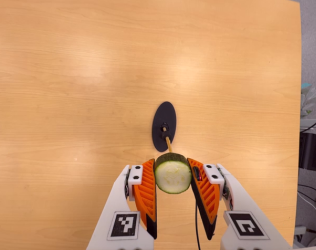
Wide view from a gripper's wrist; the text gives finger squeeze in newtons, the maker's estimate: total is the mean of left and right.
{"total": 13.5, "left": 14.2, "right": 12.8}